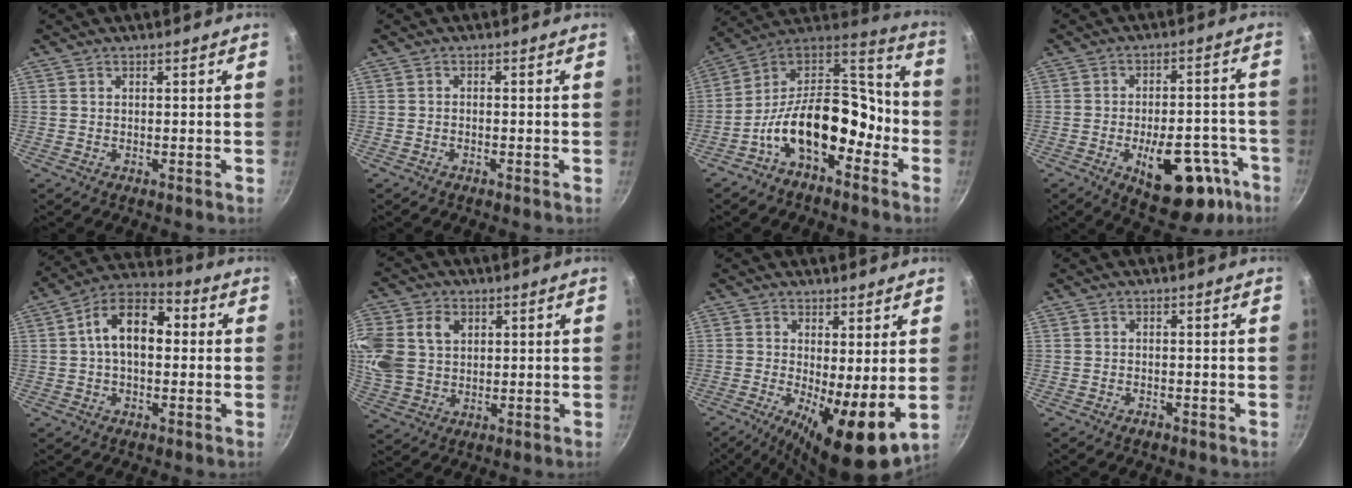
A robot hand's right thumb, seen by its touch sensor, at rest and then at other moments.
{"total": 0.6, "force": [-0.4, 0.2, 0.3], "torque": [-0.003, 0.004, -0.011]}
{"total": 18.5, "force": [-6.7, 10.1, 14.0], "torque": [-0.197, 0.095, -0.117]}
{"total": 16.8, "force": [-7.8, 7.7, 12.8], "torque": [-0.156, 0.040, -0.098]}
{"total": 12.1, "force": [1.3, 7.3, 9.6], "torque": [-0.150, 0.034, 0.009]}
{"total": 17.7, "force": [4.4, 13.4, 10.8], "torque": [-0.274, 0.025, 0.095]}
{"total": 12.8, "force": [-1.7, 3.9, 12.1], "torque": [-0.193, -0.022, -0.012]}
{"total": 0.9, "force": [-0.7, 0.4, 0.4], "torque": [-0.008, 0.004, -0.013]}